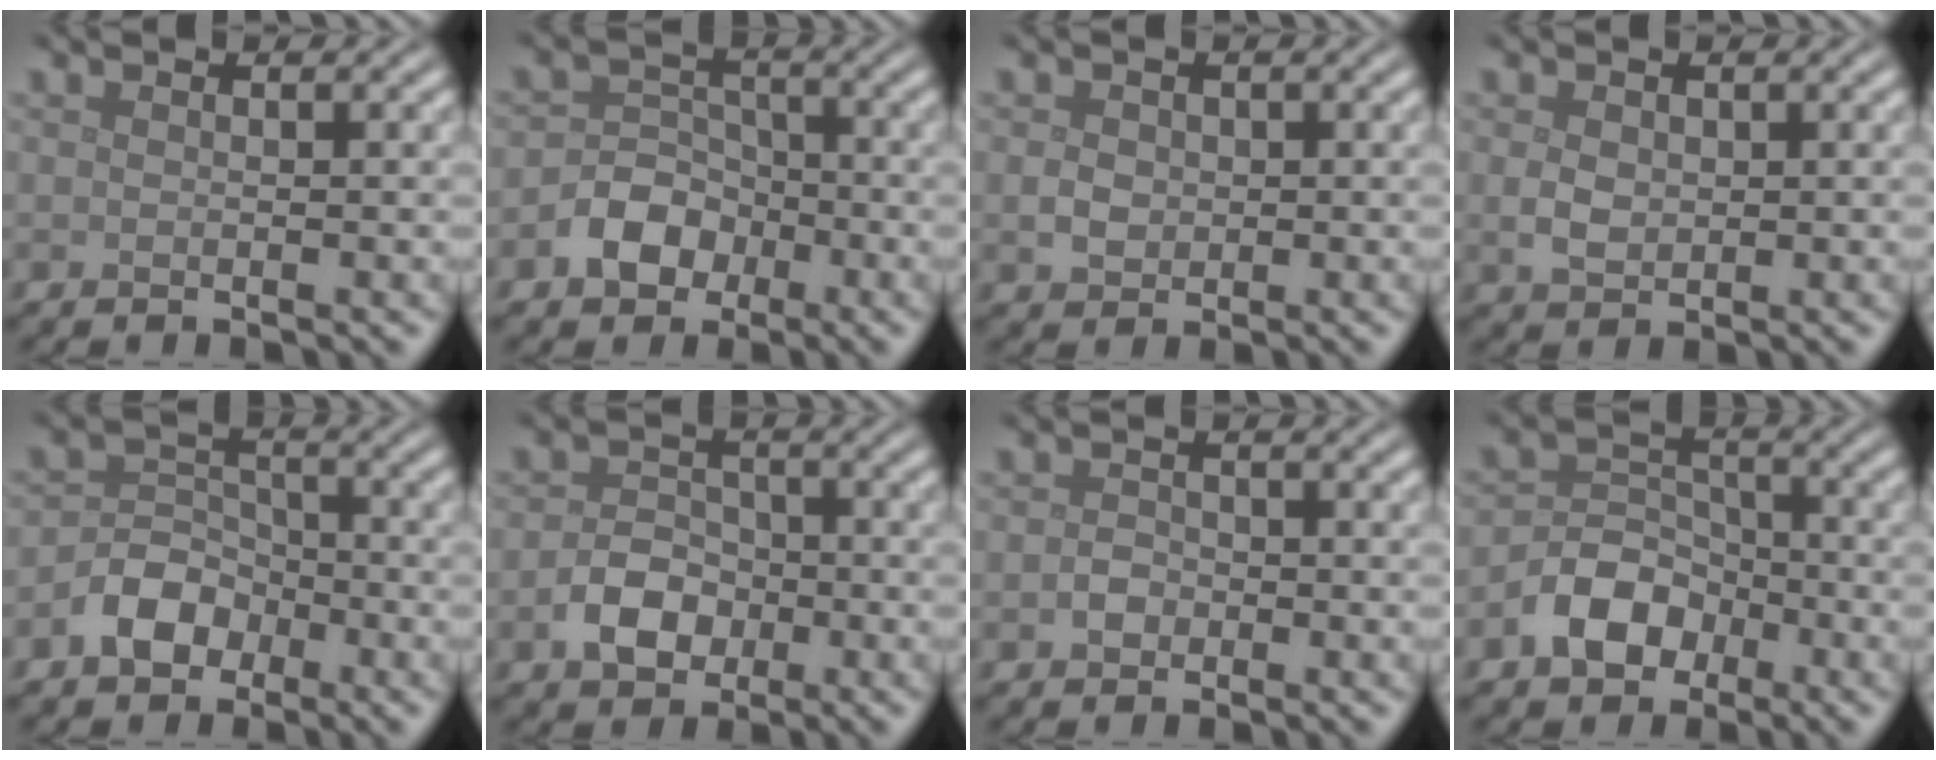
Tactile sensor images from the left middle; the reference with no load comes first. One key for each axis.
{"total": 3.7, "fx": -1.7, "fy": 2.8, "fz": 1.6, "tx": -0.021, "ty": 0.005, "tz": -0.034}
{"total": 1.6, "fx": 0.1, "fy": 1.4, "fz": 0.7, "tx": -0.012, "ty": -0.004, "tz": -0.001}
{"total": 1.9, "fx": 0.2, "fy": 1.5, "fz": 1.2, "tx": -0.027, "ty": -0.002, "tz": 0.004}
{"total": 3.5, "fx": -2.0, "fy": 2.5, "fz": 1.5, "tx": -0.021, "ty": 0.008, "tz": -0.043}
{"total": 3.4, "fx": -1.4, "fy": 2.6, "fz": 1.8, "tx": -0.028, "ty": 0.005, "tz": -0.029}
{"total": 1.2, "fx": -0.4, "fy": 1.0, "fz": 0.5, "tx": -0.008, "ty": 0.000, "tz": -0.012}
{"total": 4.5, "fx": -2.3, "fy": 3.2, "fz": 2.1, "tx": -0.035, "ty": 0.004, "tz": -0.048}